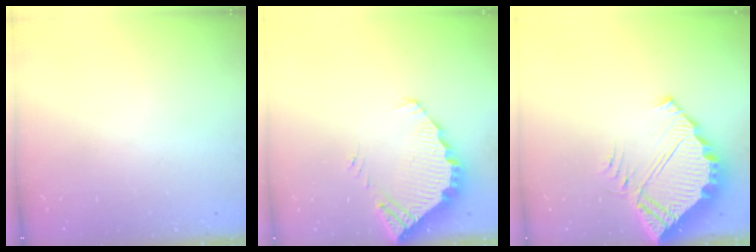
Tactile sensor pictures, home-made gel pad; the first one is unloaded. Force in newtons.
{"total": 3.9, "press": 3.9, "slide": 0.3}
{"total": 7.0, "press": 7.0, "slide": 0.6}